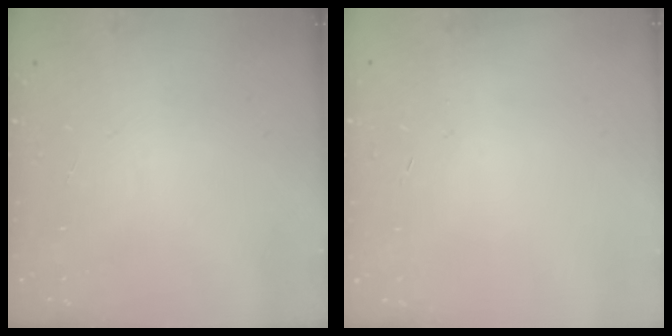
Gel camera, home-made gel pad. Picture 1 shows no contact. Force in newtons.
{"total": 0.6, "press": 0.5, "slide": 0.2}